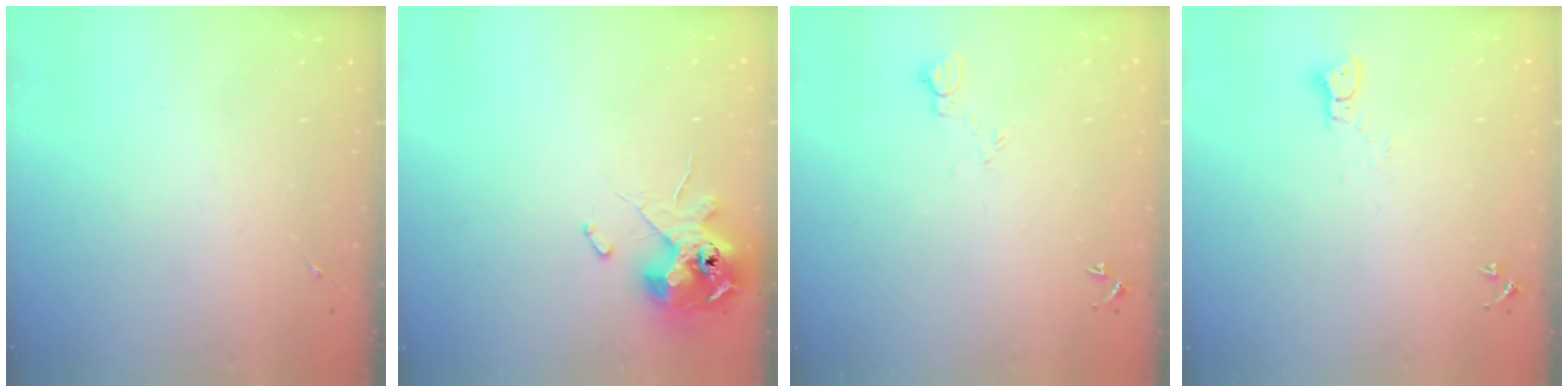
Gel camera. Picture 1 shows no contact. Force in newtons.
{"total": 11.6, "press": 11.4, "slide": 2.1}
{"total": 4.2, "press": 4.1, "slide": 0.5}
{"total": 3.3, "press": 3.3, "slide": 0.1}